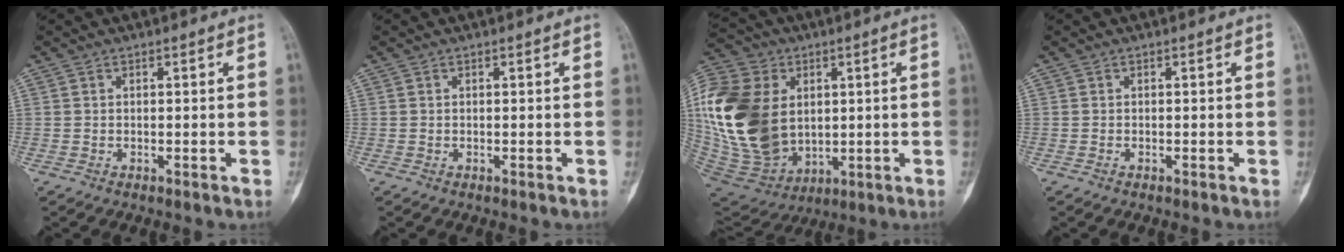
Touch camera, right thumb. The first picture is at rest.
{"total": 0.0}
{"total": 26.6, "force": [2.8, 19.1, 18.3], "torque": [-0.382, -0.012, 0.066]}
{"total": 0.0}